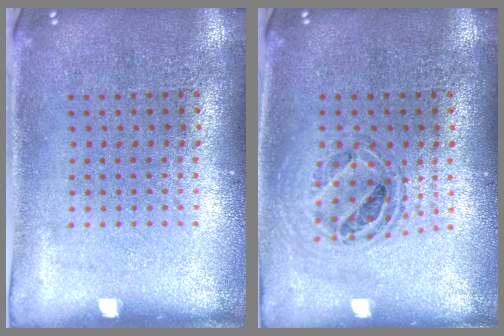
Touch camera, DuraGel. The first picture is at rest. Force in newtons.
{"total": 0.9, "press": 0.8, "slide": 0.2}